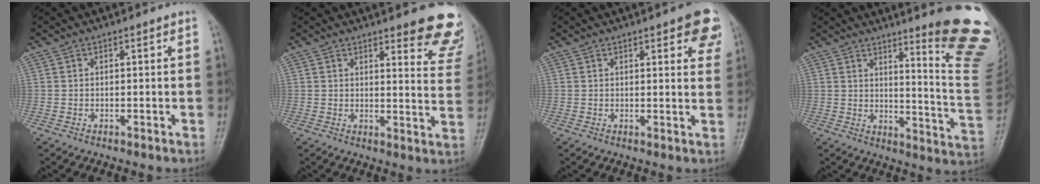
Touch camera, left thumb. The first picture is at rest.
{"total": 11.5, "force": [9.2, 3.0, 6.3], "torque": [-0.032, -0.061, 0.088]}
{"total": 7.9, "force": [4.3, 2.6, 6.2], "torque": [-0.048, -0.013, 0.046]}
{"total": 19.2, "force": [12.9, 1.9, 14.1], "torque": [-0.151, -0.118, 0.160]}